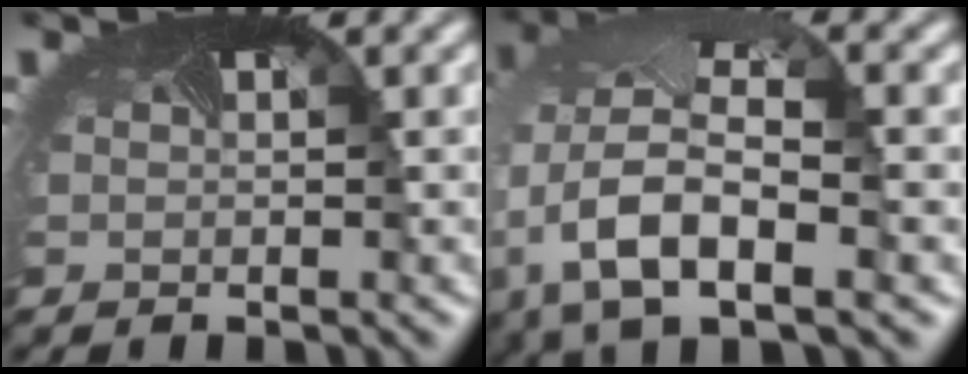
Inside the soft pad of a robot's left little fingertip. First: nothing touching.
{"total": 10.7, "force": [-2.9, 5.9, 8.4], "torque": [-0.205, -0.020, -0.046]}